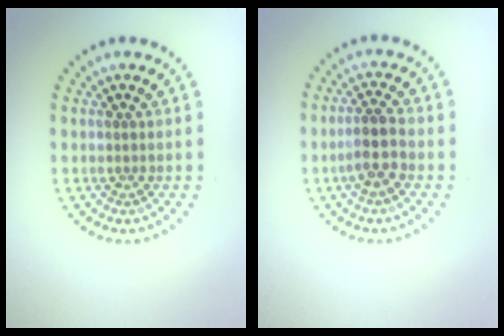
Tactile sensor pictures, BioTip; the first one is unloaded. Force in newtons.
{"total": 2.5, "press": 2.3, "slide": 1.0}